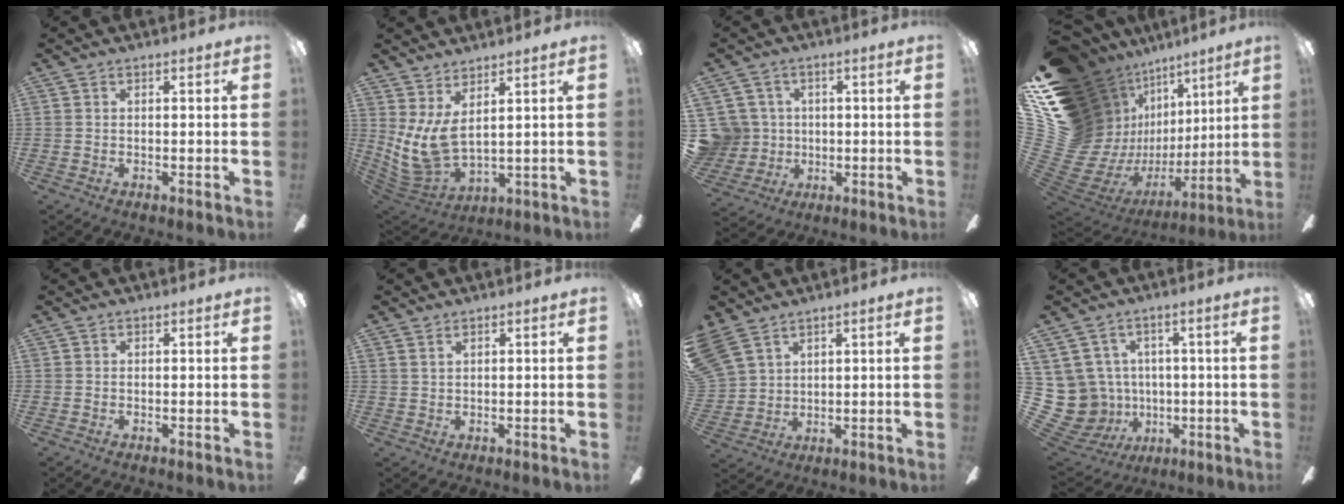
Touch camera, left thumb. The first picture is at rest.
{"total": 9.6, "force": [3.5, 4.9, 7.5], "torque": [-0.184, -0.033, 0.071]}
{"total": 8.3, "force": [1.4, 8.1, 1.3], "torque": [-0.061, -0.004, 0.035]}
{"total": 22.1, "force": [7.4, 17.0, 11.9], "torque": [-0.200, -0.115, 0.223]}
{"total": 0.0}
{"total": 1.4, "force": [1.2, 0.6, 0.4], "torque": [-0.009, -0.001, 0.024]}
{"total": 7.8, "force": [5.9, 4.4, 2.5], "torque": [-0.077, -0.016, 0.119]}
{"total": 11.7, "force": [1.1, 11.3, 3.0], "torque": [-0.116, -0.018, 0.040]}